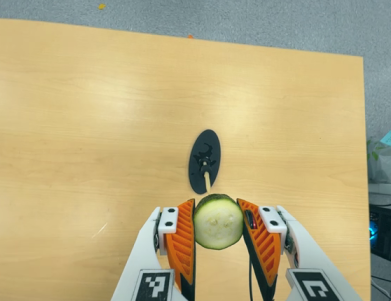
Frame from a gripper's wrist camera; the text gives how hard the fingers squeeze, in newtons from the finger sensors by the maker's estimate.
{"total": 10.5, "left": 9.2, "right": 11.8}